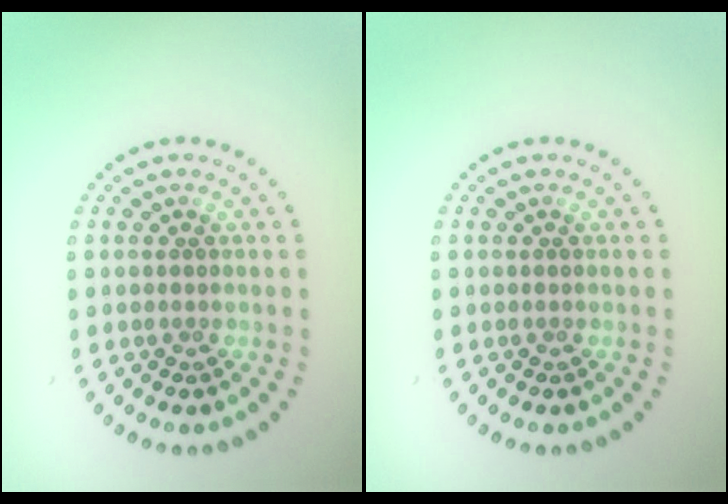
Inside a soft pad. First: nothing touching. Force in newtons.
{"total": 0.0}